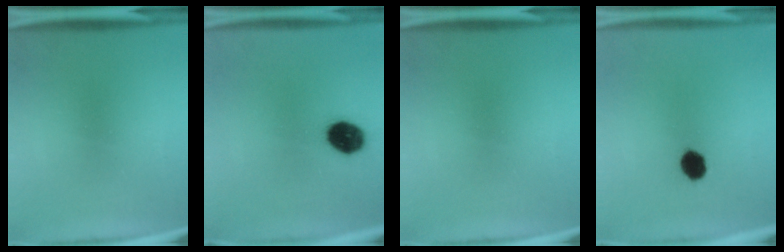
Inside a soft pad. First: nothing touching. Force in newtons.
{"total": 9.6}
{"total": 0.0}
{"total": 5.4}